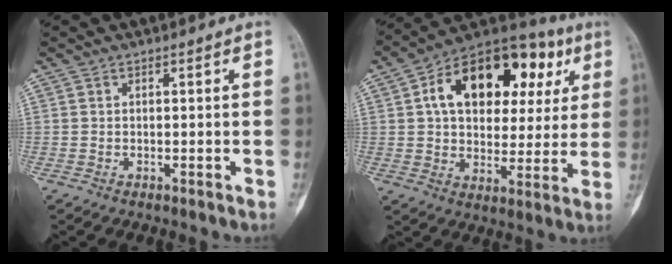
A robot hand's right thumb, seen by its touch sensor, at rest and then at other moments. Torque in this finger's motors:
{"motor_torque": [-1.35, 2.38, 1.74, 0.81, 0.14]}